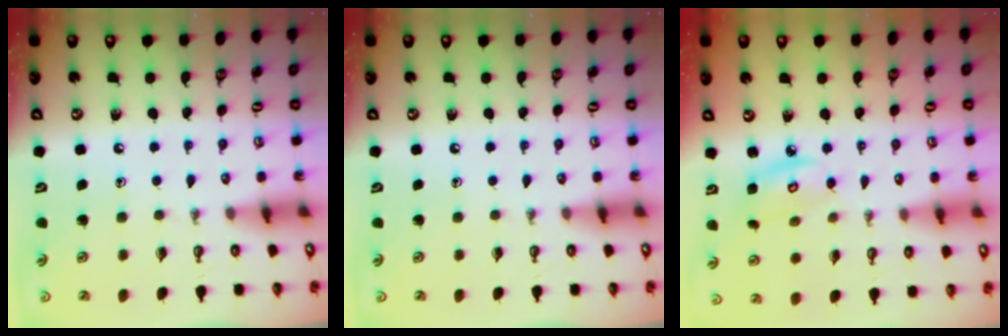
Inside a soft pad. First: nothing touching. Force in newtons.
{"total": 0.0}
{"total": 5.1, "press": 5.1, "slide": 0.3}